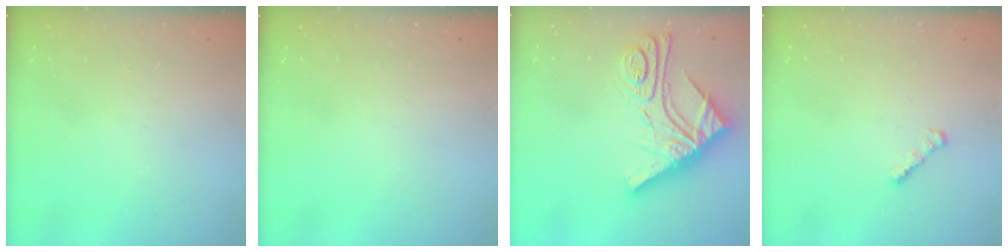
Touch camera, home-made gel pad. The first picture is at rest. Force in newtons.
{"total": 0.0}
{"total": 21.9, "press": 21.8, "slide": 2.1}
{"total": 2.4, "press": 2.3, "slide": 0.6}